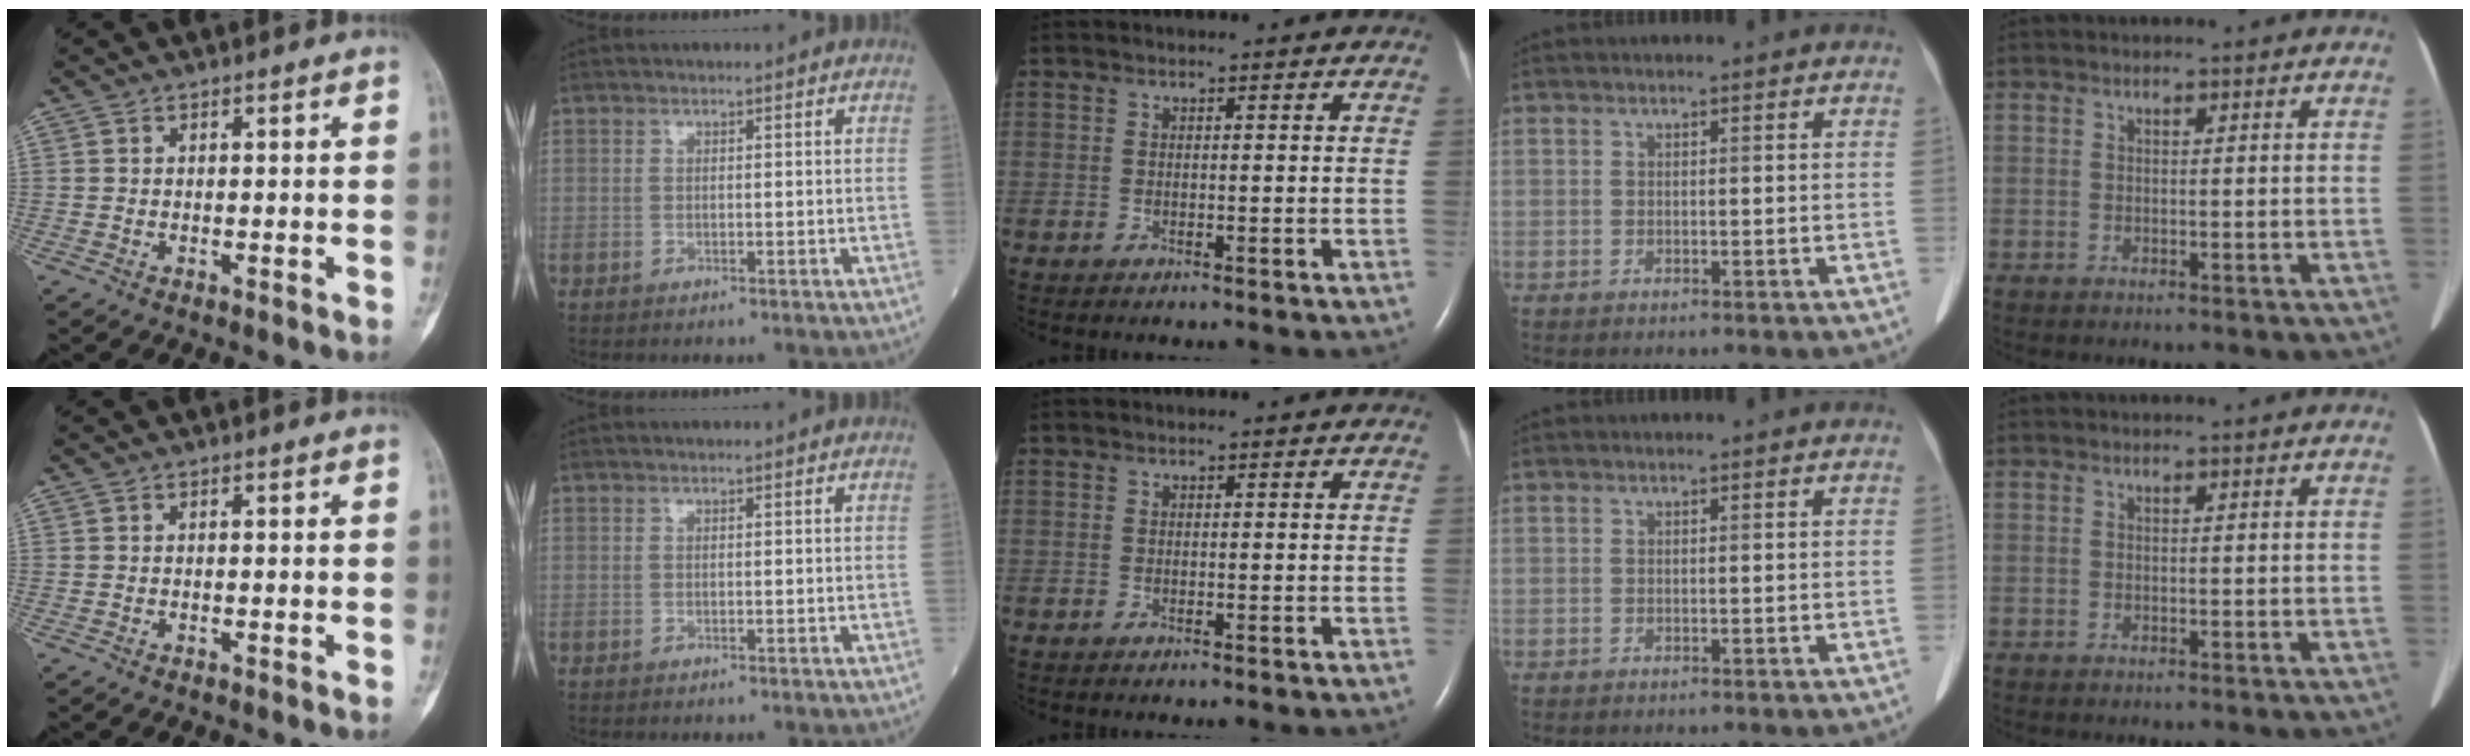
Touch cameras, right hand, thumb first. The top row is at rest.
{}